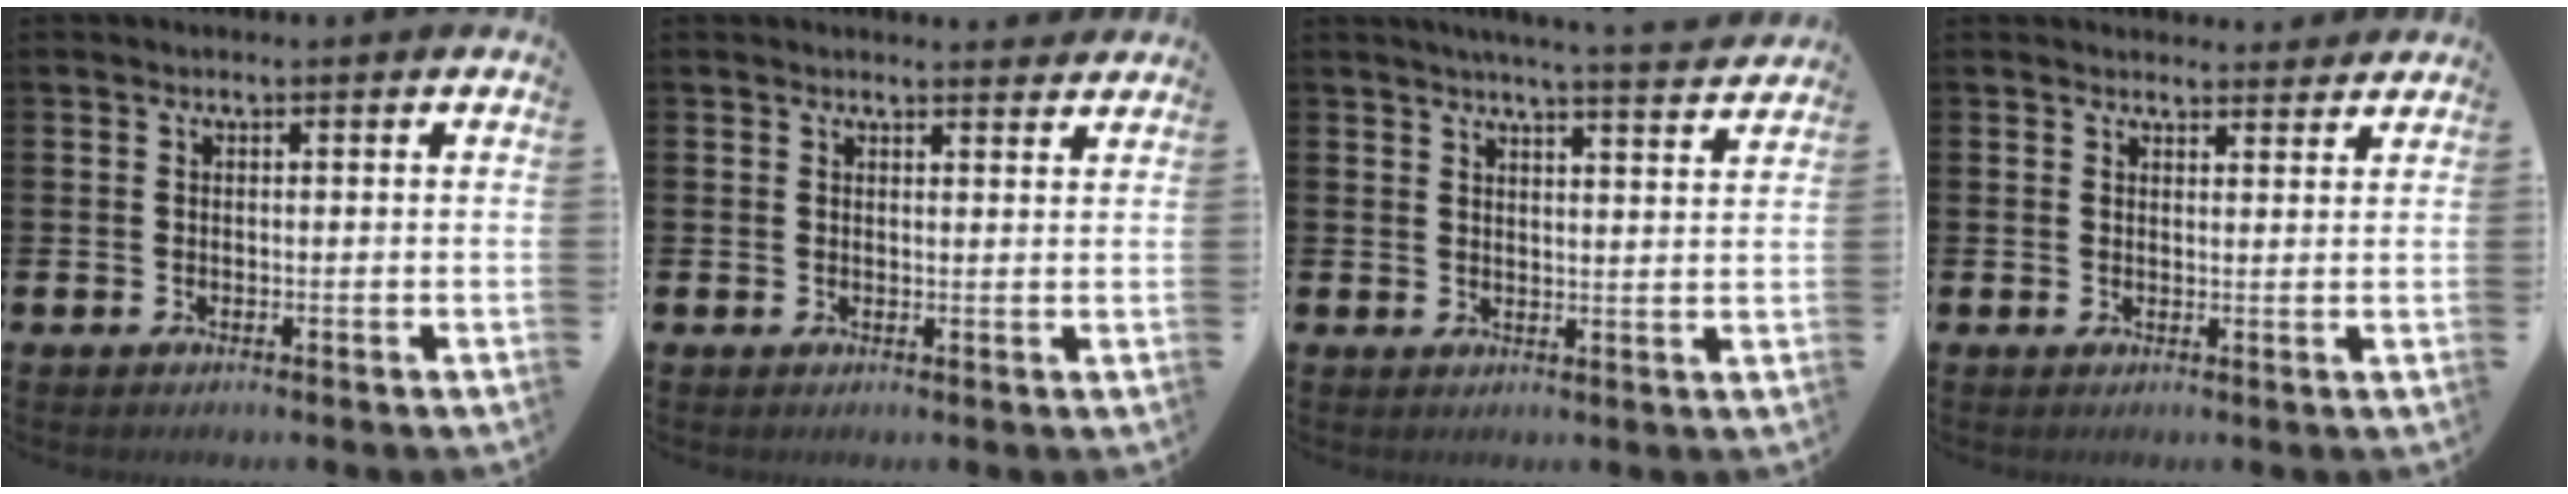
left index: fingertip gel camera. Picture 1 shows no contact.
{"total": 2.0, "force": [2.0, 0.1, 0.0], "torque": [0.006, -0.014, 0.034]}
{"total": 5.1, "force": [4.9, -0.8, 1.2], "torque": [-0.026, -0.031, 0.083]}
{"total": 2.6, "force": [2.6, 0.5, -0.1], "torque": [0.005, -0.017, 0.046]}